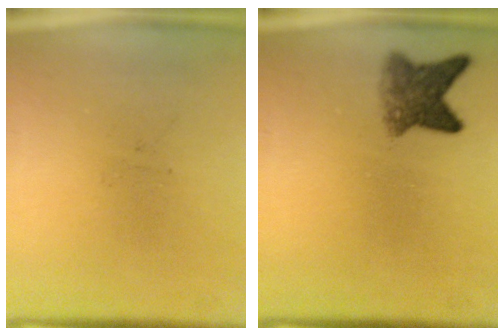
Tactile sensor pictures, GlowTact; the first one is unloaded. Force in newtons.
{"total": 4.5}